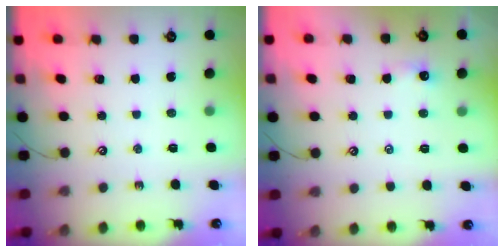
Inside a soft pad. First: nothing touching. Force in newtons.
{"total": 1.9, "press": 1.9, "slide": 0.4}